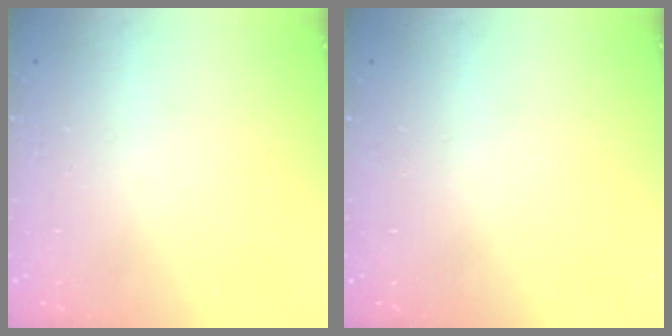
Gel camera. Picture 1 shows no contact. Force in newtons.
{"total": 0.0}